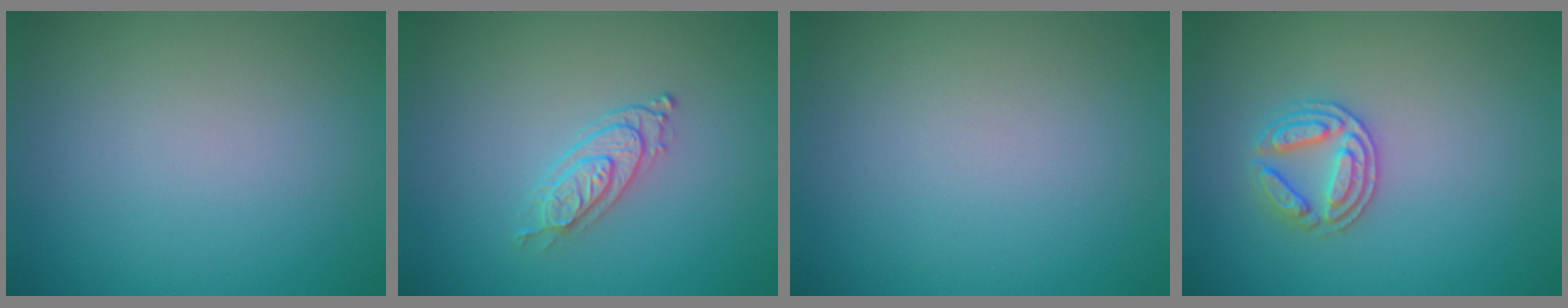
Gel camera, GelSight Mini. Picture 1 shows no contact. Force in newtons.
{"total": 2.5, "press": 2.1, "slide": 1.4}
{"total": 0.0}
{"total": 2.8, "press": 2.7, "slide": 0.6}